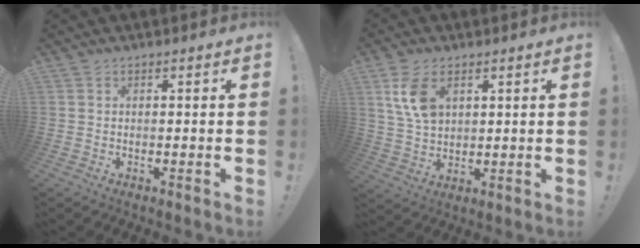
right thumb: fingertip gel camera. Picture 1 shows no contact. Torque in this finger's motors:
{"motor_torque": [0.54, 1.42, 0.23, 0.05, 0.05]}